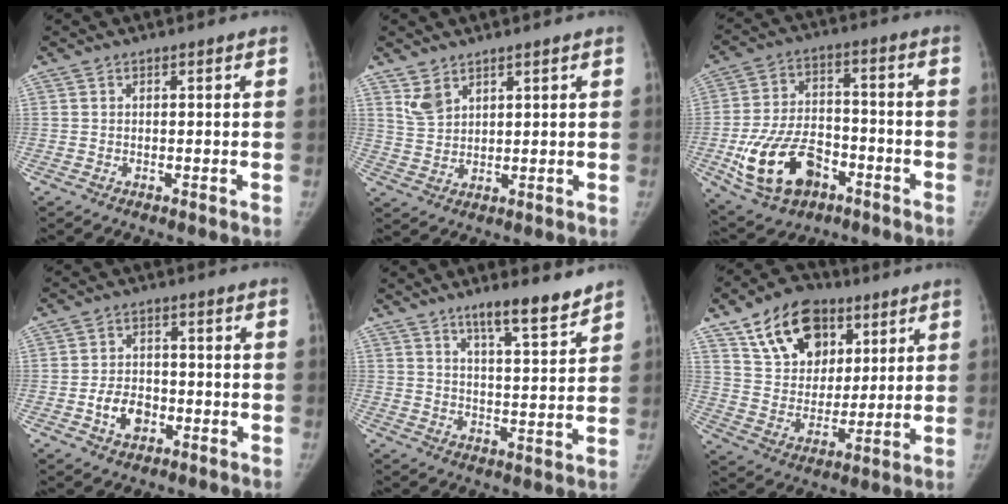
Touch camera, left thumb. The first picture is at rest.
{"total": 4.1, "force": [2.9, 2.3, 1.9], "torque": [-0.030, -0.013, 0.066]}
{"total": 16.9, "force": [-7.1, 10.6, 11.1], "torque": [-0.191, 0.033, -0.112]}
{"total": 6.2, "force": [-2.3, 4.4, 3.7], "torque": [-0.048, 0.016, -0.039]}
{"total": 9.0, "force": [7.0, 1.3, 5.6], "torque": [-0.074, -0.049, 0.112]}
{"total": 17.8, "force": [9.4, 12.2, 9.0], "torque": [-0.114, -0.024, 0.166]}